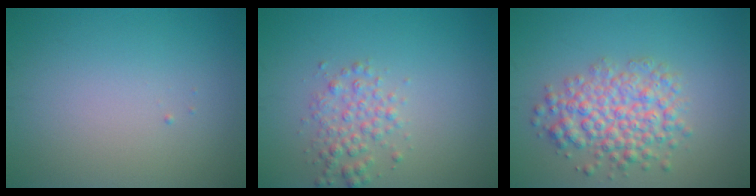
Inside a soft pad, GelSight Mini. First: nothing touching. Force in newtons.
{"total": 2.4, "press": 2.4, "slide": 0.0}
{"total": 5.1, "press": 5.1, "slide": 0.2}